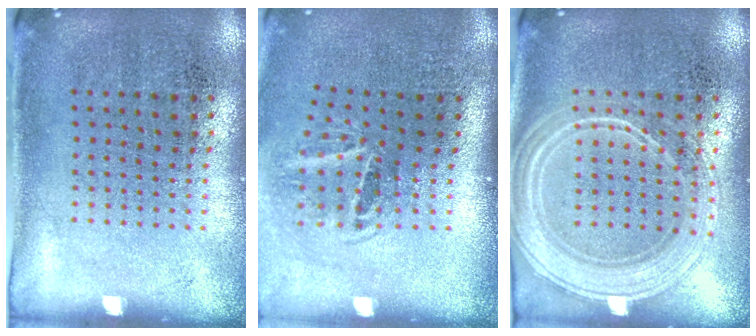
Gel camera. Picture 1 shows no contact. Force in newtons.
{"total": 1.9, "press": 1.3, "slide": 1.4}
{"total": 3.6, "press": 3.5, "slide": 0.6}